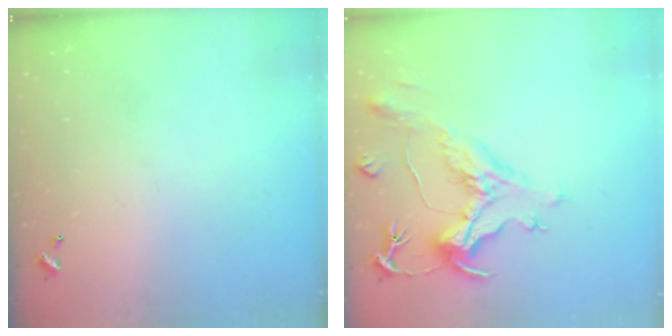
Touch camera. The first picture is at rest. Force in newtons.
{"total": 1.6, "press": 0.0, "slide": 1.6}